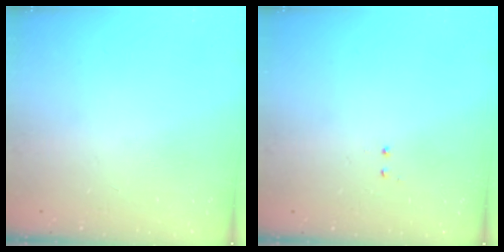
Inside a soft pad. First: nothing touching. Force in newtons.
{"total": 0.5, "press": 0.5, "slide": 0.3}